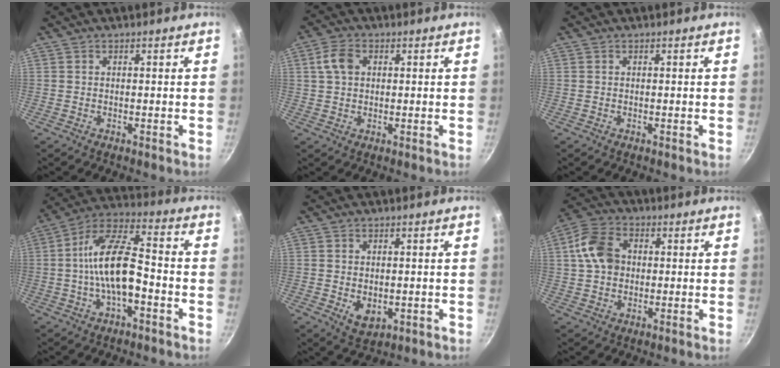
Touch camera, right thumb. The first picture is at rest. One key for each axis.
{"total": 5.2, "fx": 1.3, "fy": 3.7, "fz": 3.4, "tx": -0.057, "ty": 0.007, "tz": 0.019}
{"total": 0.0}
{"total": 14.7, "fx": -2.8, "fy": 6.5, "fz": 12.9, "tx": -0.219, "ty": 0.045, "tz": -0.064}
{"total": 4.9, "fx": -0.6, "fy": 3.4, "fz": 3.4, "tx": -0.048, "ty": -0.009, "tz": 0.000}
{"total": 9.7, "fx": 1.1, "fy": 7.3, "fz": 6.3, "tx": -0.103, "ty": 0.013, "tz": 0.008}